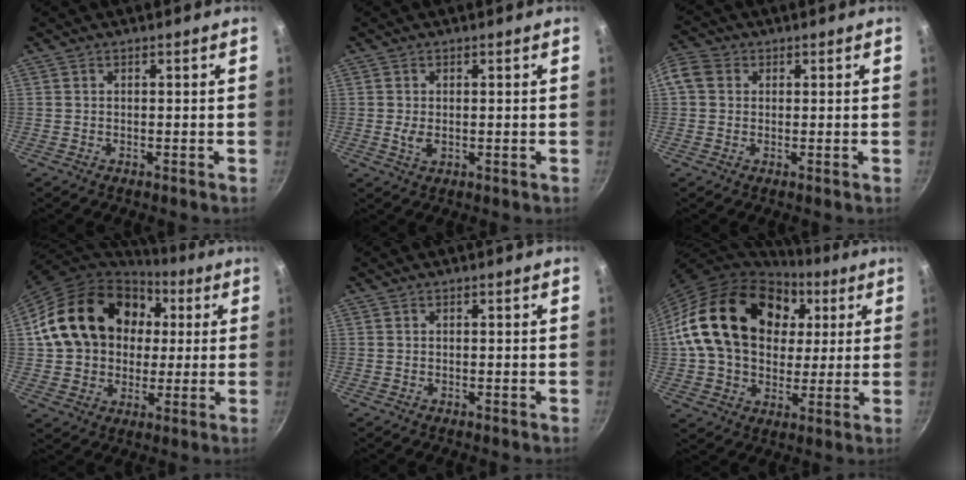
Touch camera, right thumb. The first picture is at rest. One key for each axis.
{"total": 2.3, "fx": 0.0, "fy": 1.3, "fz": 1.9, "tx": -0.037, "ty": -0.005, "tz": 0.004}
{"total": 6.4, "fx": 1.3, "fy": 5.4, "fz": 3.3, "tx": -0.066, "ty": 0.011, "tz": 0.009}
{"total": 22.5, "fx": 4.5, "fy": 17.6, "fz": 13.2, "tx": -0.212, "ty": 0.033, "tz": 0.081}
{"total": 0.0}
{"total": 24.4, "fx": 6.0, "fy": 17.9, "fz": 15.4, "tx": -0.250, "ty": 0.013, "tz": 0.103}